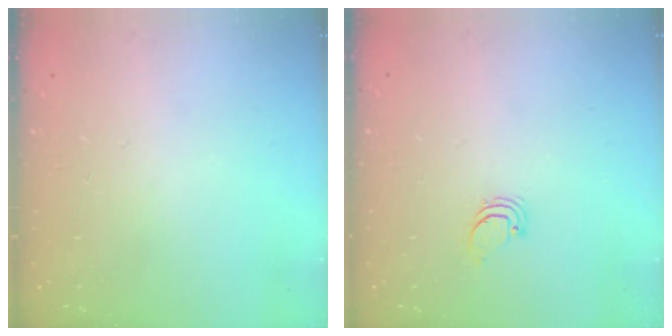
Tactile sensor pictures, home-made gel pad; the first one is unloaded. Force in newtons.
{"total": 0.9, "press": 0.9, "slide": 0.1}